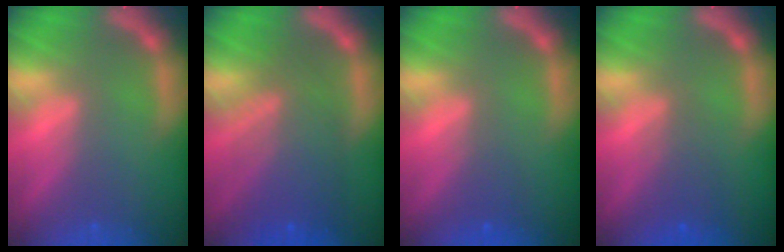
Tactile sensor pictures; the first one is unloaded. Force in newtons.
{"total": 7.6}
{"total": 1.5}
{"total": 2.5}